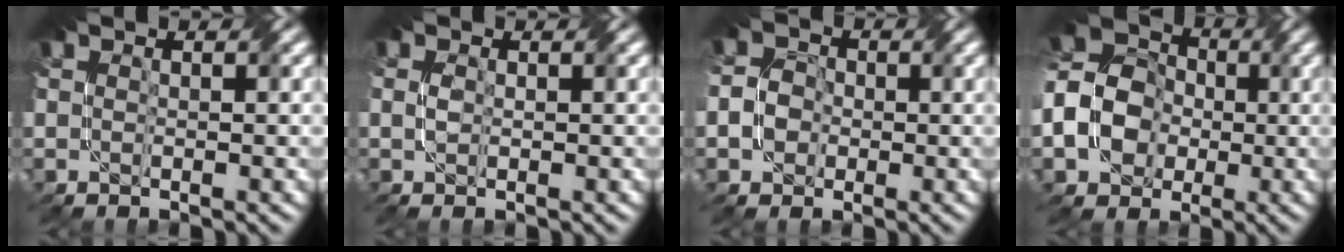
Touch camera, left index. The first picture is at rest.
{"total": 0.8, "force": [-0.3, 0.4, 0.6], "torque": [-0.015, 0.000, -0.006]}
{"total": 2.7, "force": [-1.0, 2.2, 1.1], "torque": [-0.017, 0.001, -0.027]}
{"total": 7.5, "force": [-1.9, 6.1, 4.0], "torque": [-0.093, 0.004, -0.050]}